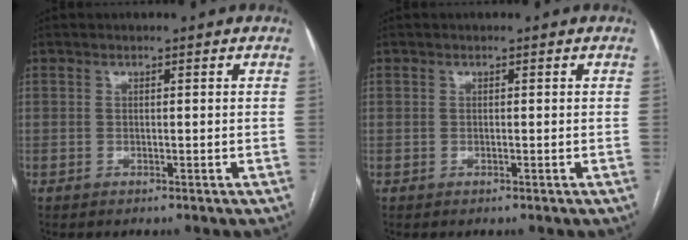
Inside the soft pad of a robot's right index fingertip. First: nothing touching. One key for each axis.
{"total": 0.0}